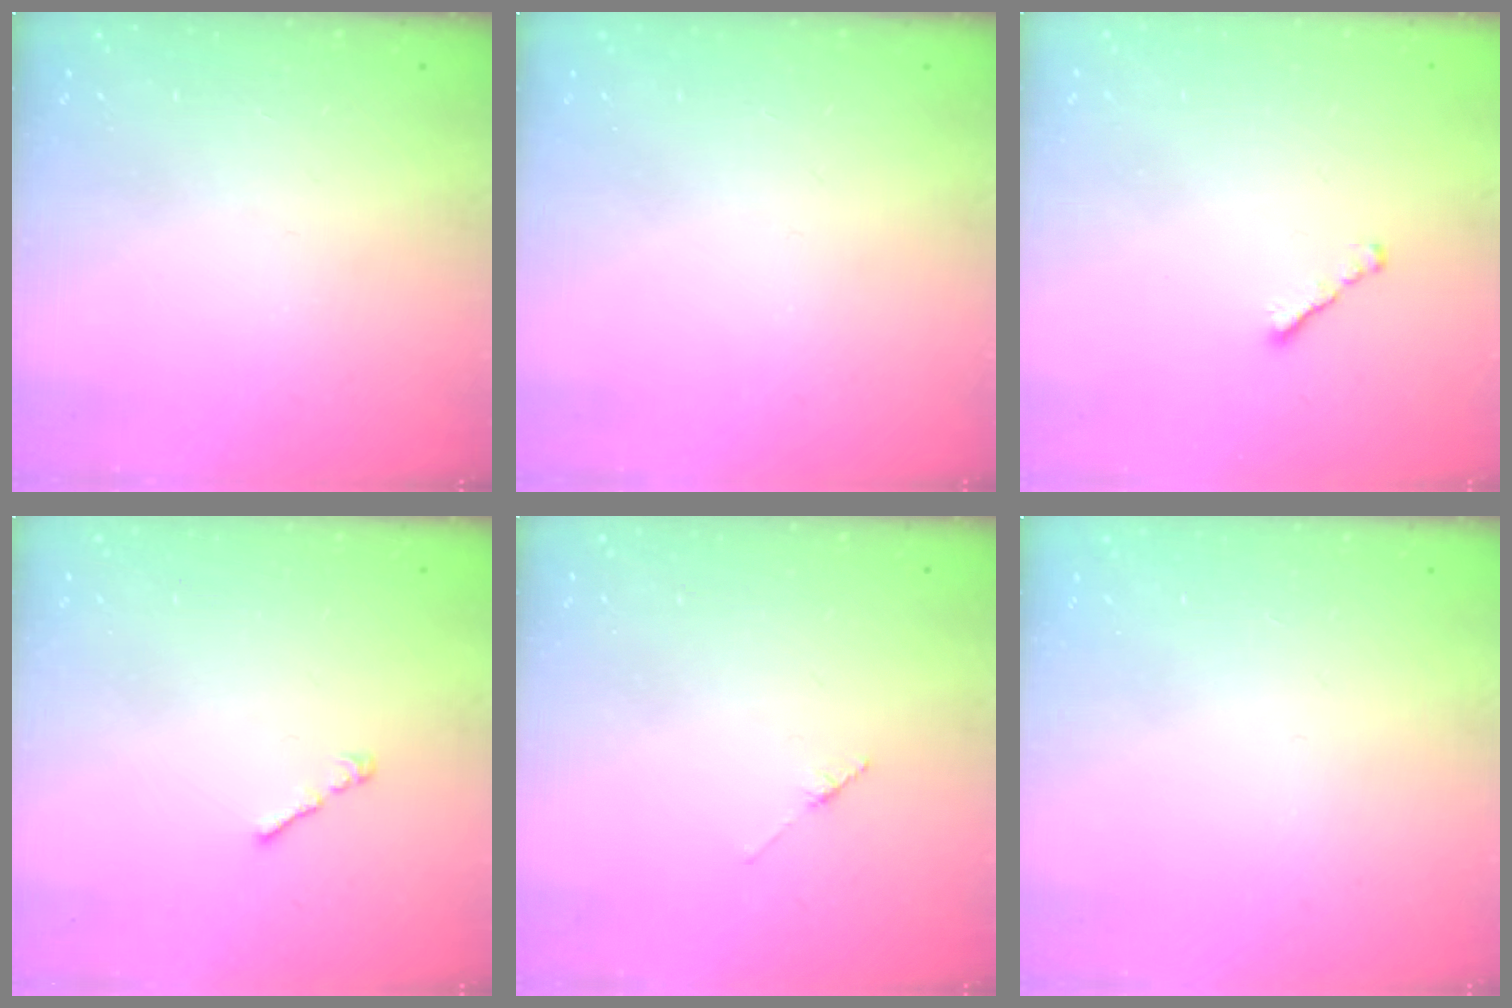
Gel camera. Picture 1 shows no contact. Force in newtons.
{"total": 0.0}
{"total": 1.3, "press": 1.2, "slide": 0.5}
{"total": 1.1, "press": 0.9, "slide": 0.5}
{"total": 1.7, "press": 1.6, "slide": 0.2}
{"total": 0.0}